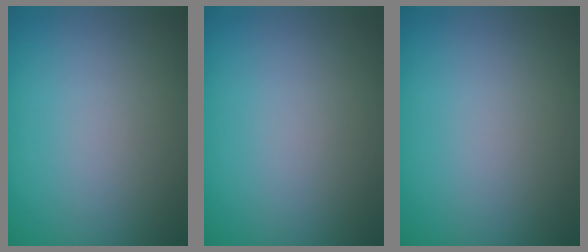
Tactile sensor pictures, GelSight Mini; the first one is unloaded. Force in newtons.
{"total": 0.0}
{"total": 0.0}